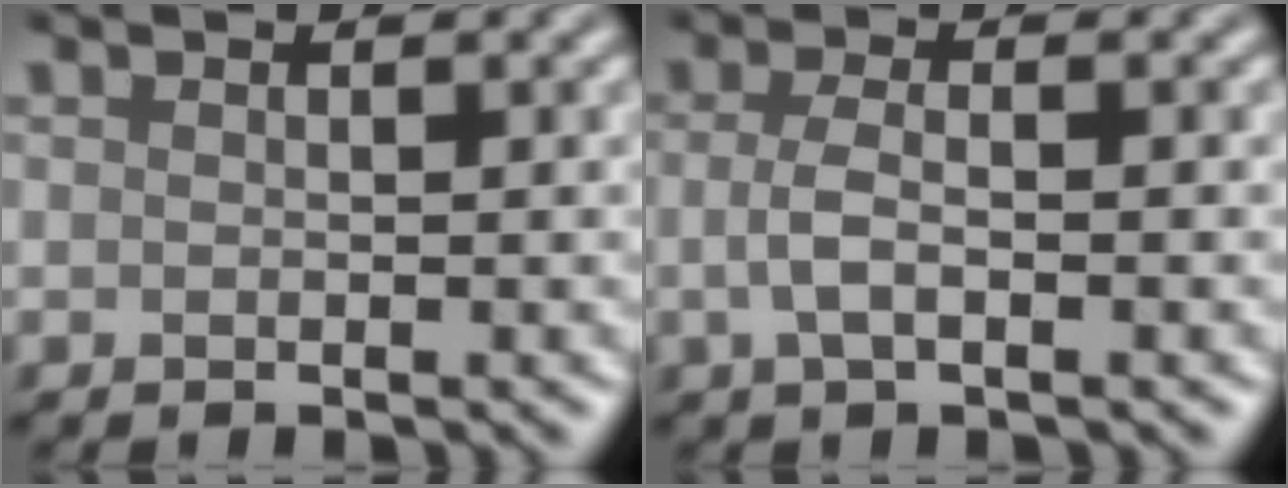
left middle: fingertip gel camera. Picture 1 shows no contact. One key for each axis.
{"total": 2.2, "fx": -0.5, "fy": 0.7, "fz": 2.0, "tx": -0.048, "ty": 0.003, "tz": -0.013}